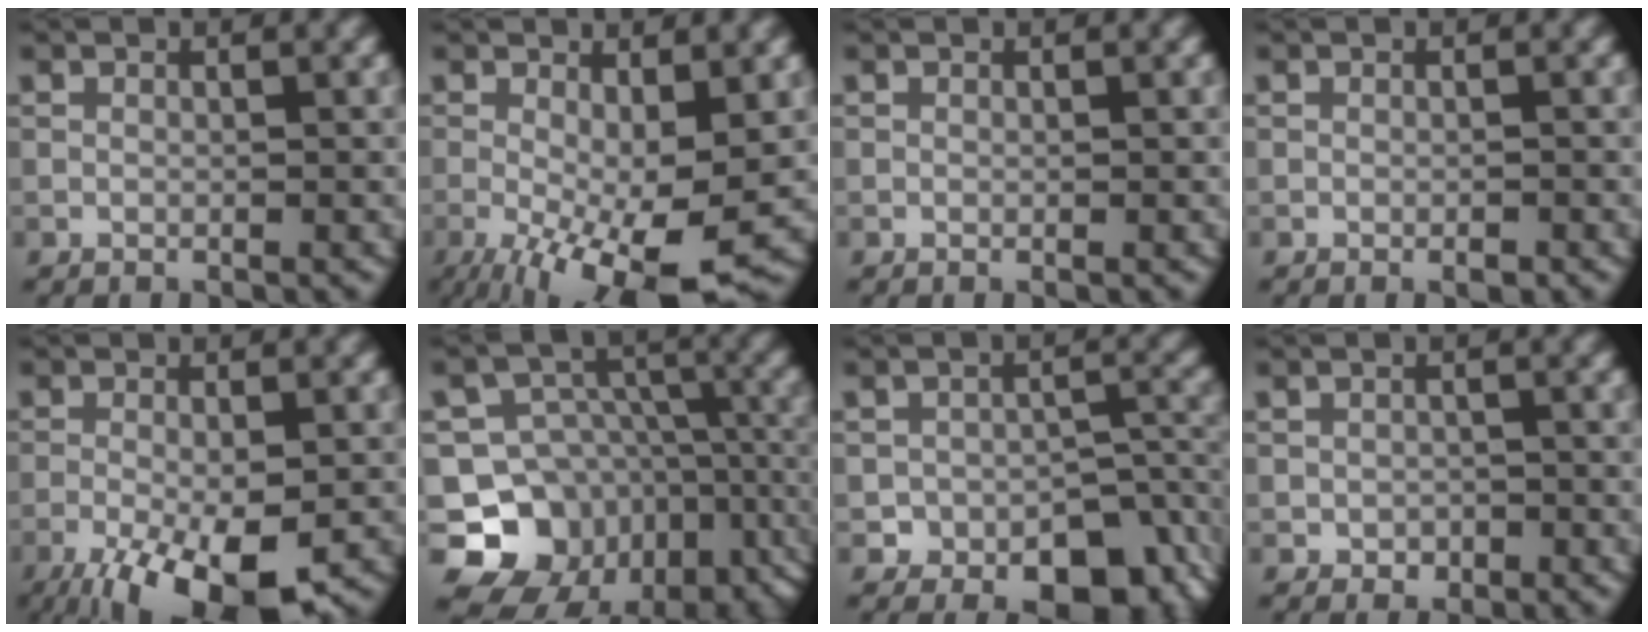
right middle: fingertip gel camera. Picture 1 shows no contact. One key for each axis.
{"total": 9.5, "fx": -2.7, "fy": 3.1, "fz": 8.6, "tx": -0.155, "ty": -0.021, "tz": -0.036}
{"total": 0.0}
{"total": 0.8, "fx": -0.4, "fy": 0.3, "fz": 0.6, "tx": -0.007, "ty": -0.001, "tz": -0.005}
{"total": 9.3, "fx": -5.0, "fy": 2.9, "fz": 7.3, "tx": -0.131, "ty": -0.022, "tz": -0.079}
{"total": 13.6, "fx": -6.3, "fy": 10.3, "fz": 6.2, "tx": -0.119, "ty": -0.013, "tz": -0.088}
{"total": 8.2, "fx": -4.3, "fy": 4.9, "fz": 4.9, "tx": -0.051, "ty": -0.015, "tz": -0.064}
{"total": 1.4, "fx": -0.6, "fy": 1.2, "fz": 0.6, "tx": -0.008, "ty": -0.004, "tz": -0.012}